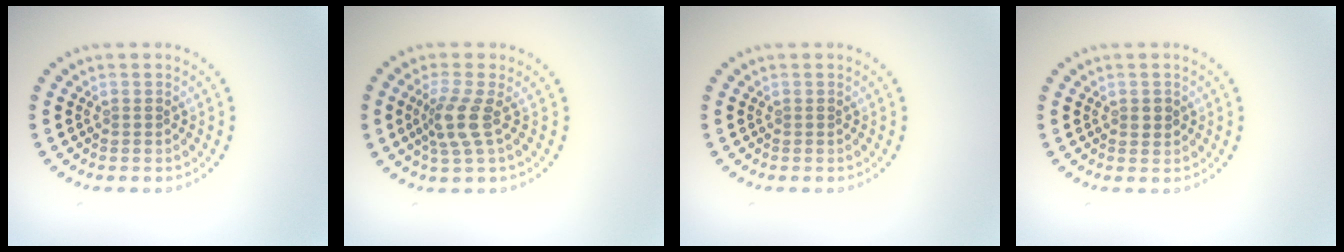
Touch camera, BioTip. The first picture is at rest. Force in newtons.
{"total": 2.8, "press": 2.2, "slide": 1.8}
{"total": 0.0}
{"total": 1.1, "press": 1.1, "slide": 0.2}